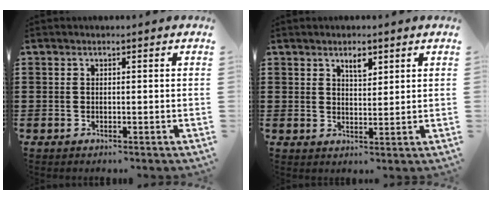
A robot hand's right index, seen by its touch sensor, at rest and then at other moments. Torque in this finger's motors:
{"motor_torque": [0.13, -0.12, 0.01, 0.06]}